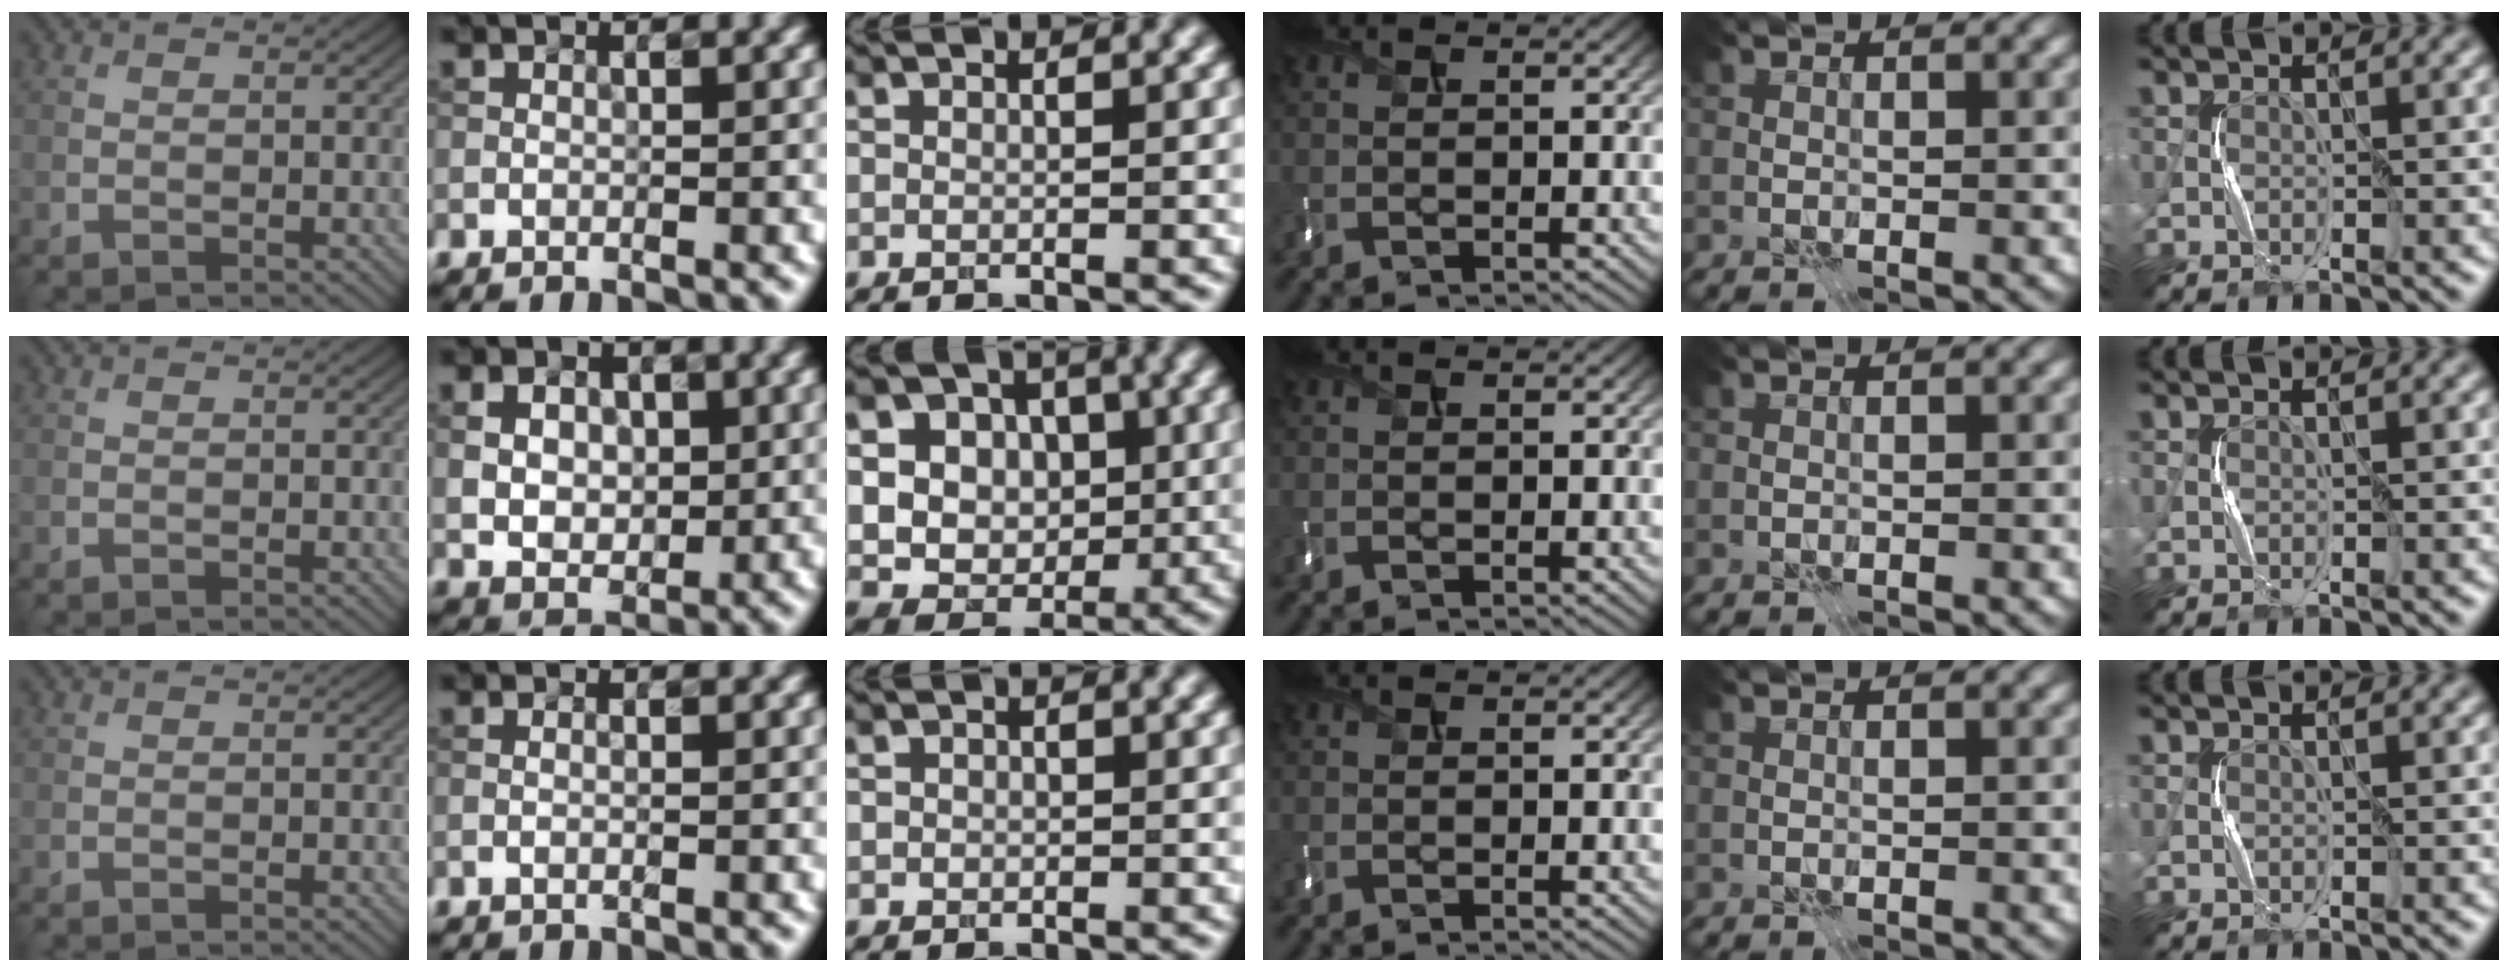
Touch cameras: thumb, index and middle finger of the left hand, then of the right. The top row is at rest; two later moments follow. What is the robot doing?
{"motion": "press", "object": "memory foam"}